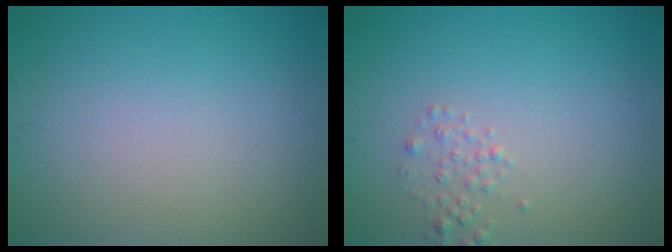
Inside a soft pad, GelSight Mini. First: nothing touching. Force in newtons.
{"total": 1.2, "press": 1.2, "slide": 0.1}